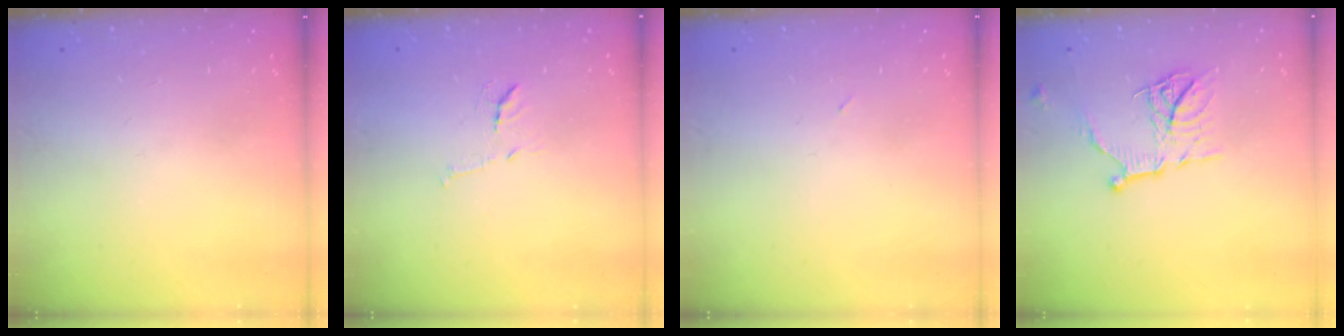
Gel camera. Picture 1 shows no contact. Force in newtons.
{"total": 9.1, "press": 9.1, "slide": 0.4}
{"total": 2.4, "press": 2.3, "slide": 0.8}
{"total": 11.9, "press": 11.9, "slide": 0.1}